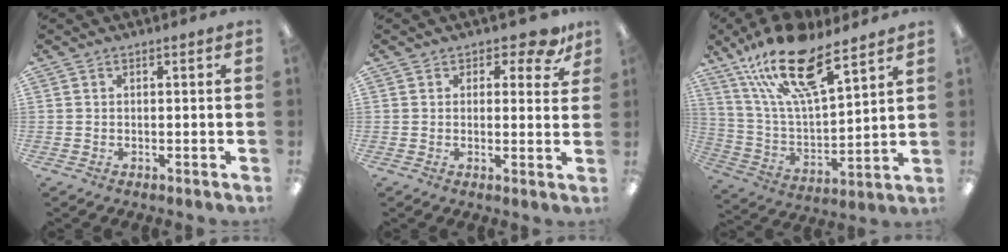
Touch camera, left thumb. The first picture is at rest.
{"total": 5.1, "force": [3.4, 2.8, 2.6], "torque": [-0.026, -0.019, 0.059]}
{"total": 21.3, "force": [14.2, 7.5, 14.0], "torque": [-0.260, -0.076, 0.245]}